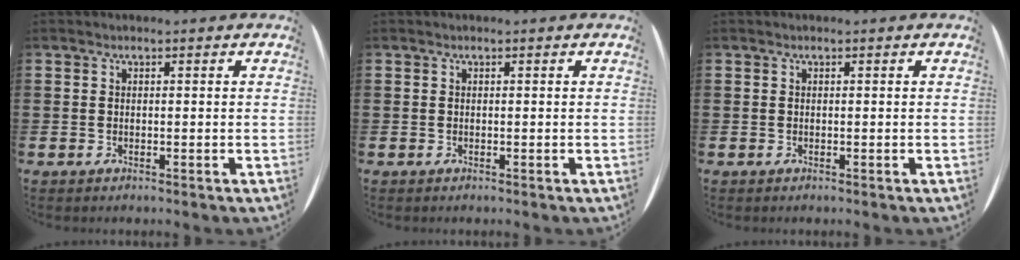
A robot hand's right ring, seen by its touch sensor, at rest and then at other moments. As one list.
[{"total": 0.0}, {"total": 0.0}]